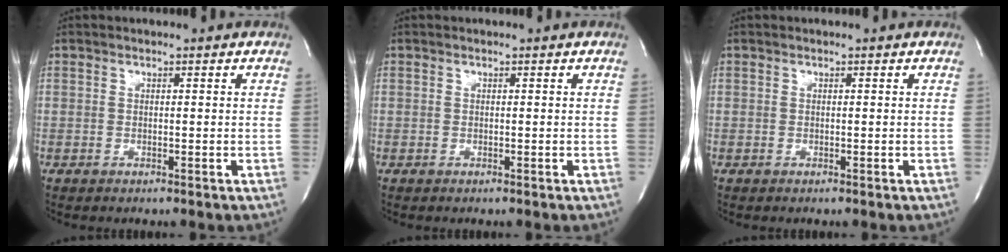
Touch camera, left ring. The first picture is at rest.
{"total": 0.0}
{"total": 0.0}